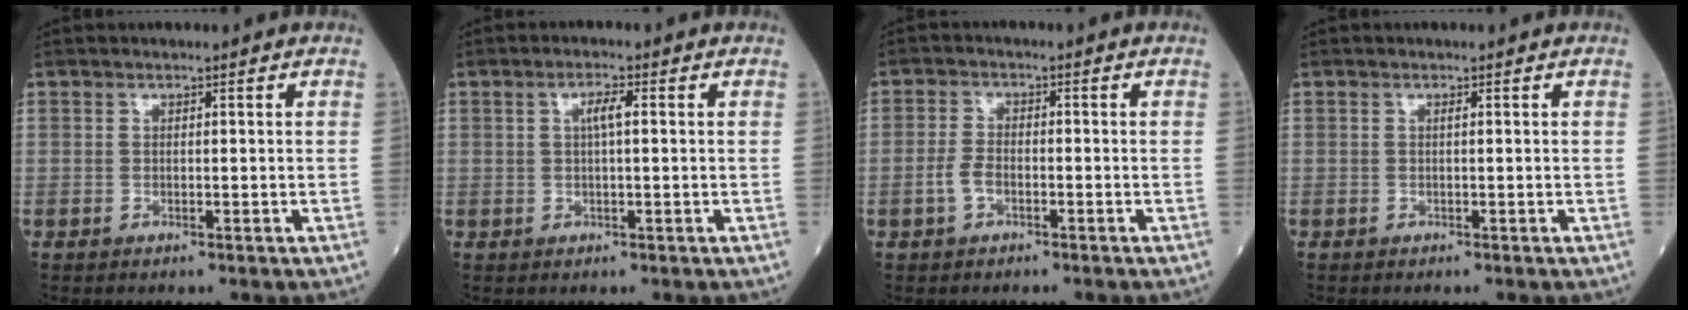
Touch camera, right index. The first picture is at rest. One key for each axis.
{"total": 2.4, "fx": 0.4, "fy": 0.3, "fz": 2.4, "tx": -0.045, "ty": 0.002, "tz": 0.007}
{"total": 3.0, "fx": -1.4, "fy": 1.5, "fz": 2.2, "tx": -0.050, "ty": 0.004, "tz": -0.029}
{"total": 0.0}